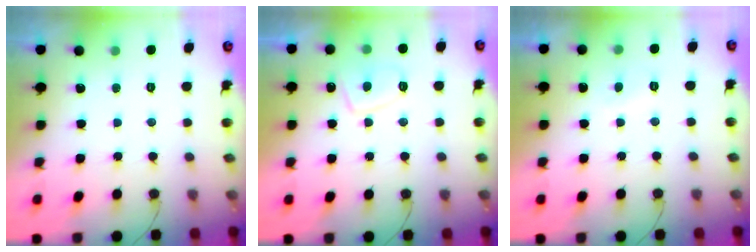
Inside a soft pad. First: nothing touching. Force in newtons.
{"total": 7.4, "press": 7.2, "slide": 1.3}
{"total": 2.3, "press": 2.2, "slide": 0.7}